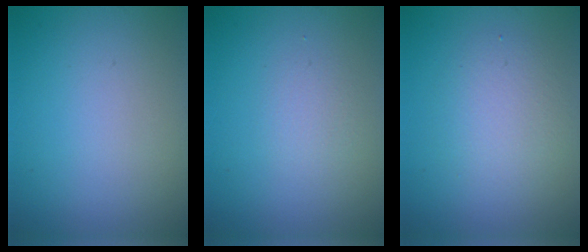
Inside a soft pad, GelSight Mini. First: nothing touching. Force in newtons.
{"total": 1.2, "press": 1.2, "slide": 0.0}
{"total": 3.0, "press": 3.0, "slide": 0.2}